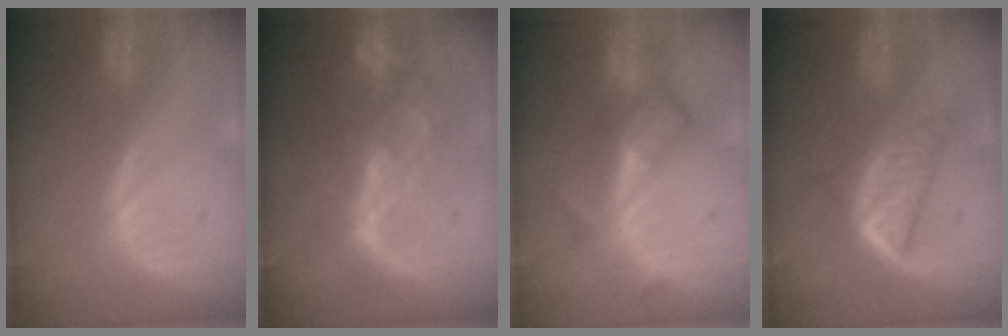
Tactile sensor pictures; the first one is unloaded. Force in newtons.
{"total": 8.8, "press": 7.5, "slide": 4.7}
{"total": 5.9, "press": 5.0, "slide": 3.2}
{"total": 6.1, "press": 5.4, "slide": 2.9}